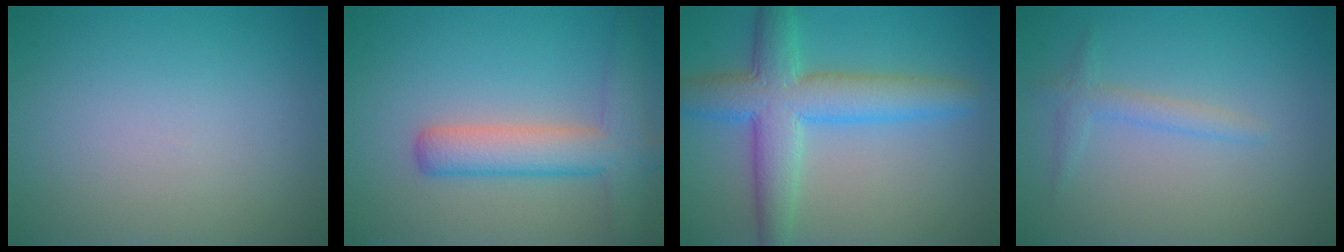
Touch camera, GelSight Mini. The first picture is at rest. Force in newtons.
{"total": 5.2, "press": 5.2, "slide": 0.2}
{"total": 6.7, "press": 6.7, "slide": 0.1}
{"total": 1.6, "press": 1.6, "slide": 0.1}